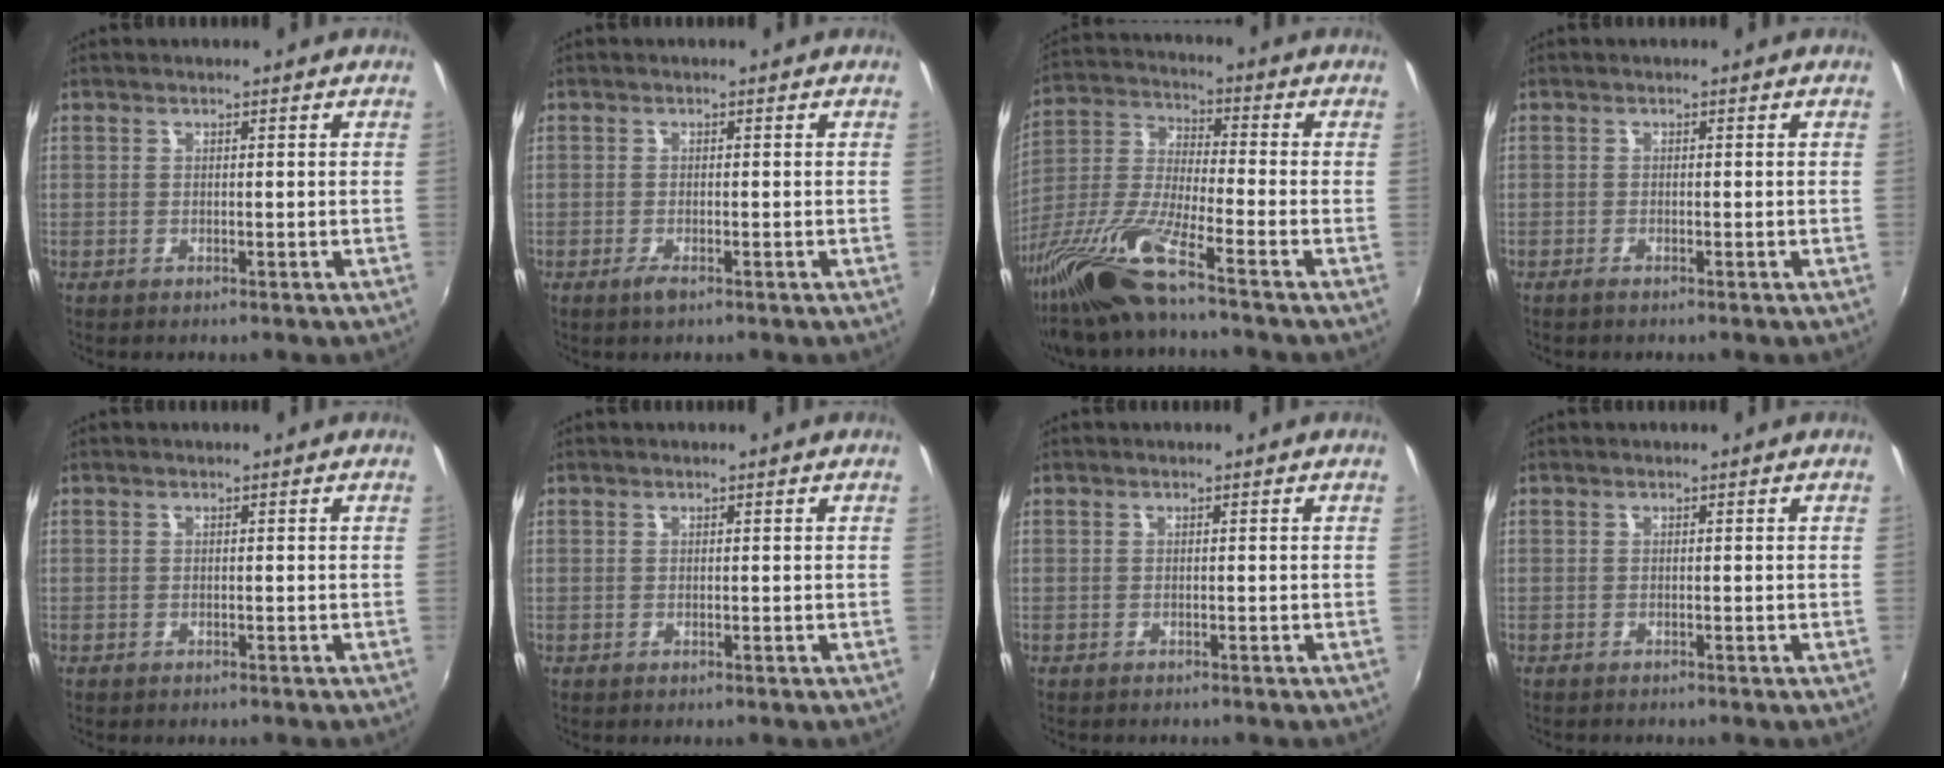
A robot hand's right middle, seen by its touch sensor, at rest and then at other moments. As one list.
[{"total": 1.7, "force": [-1.2, 0.4, 1.2], "torque": [-0.026, -0.006, -0.023]}, {"total": 15.8, "force": [-12.3, 0.2, 10.0], "torque": [-0.216, -0.026, -0.246]}, {"total": 0.9, "force": [-0.8, 0.0, 0.4], "torque": [-0.008, -0.003, -0.017]}, {"total": 0.5, "force": [-0.5, 0.2, 0.0], "torque": [-0.003, 0.000, -0.007]}, {"total": 0.0}, {"total": 0.5, "force": [-0.5, -0.1, 0.1], "torque": [-0.002, -0.002, -0.008]}, {"total": 0.6, "force": [-0.5, -0.2, 0.1], "torque": [0.001, -0.003, -0.010]}]